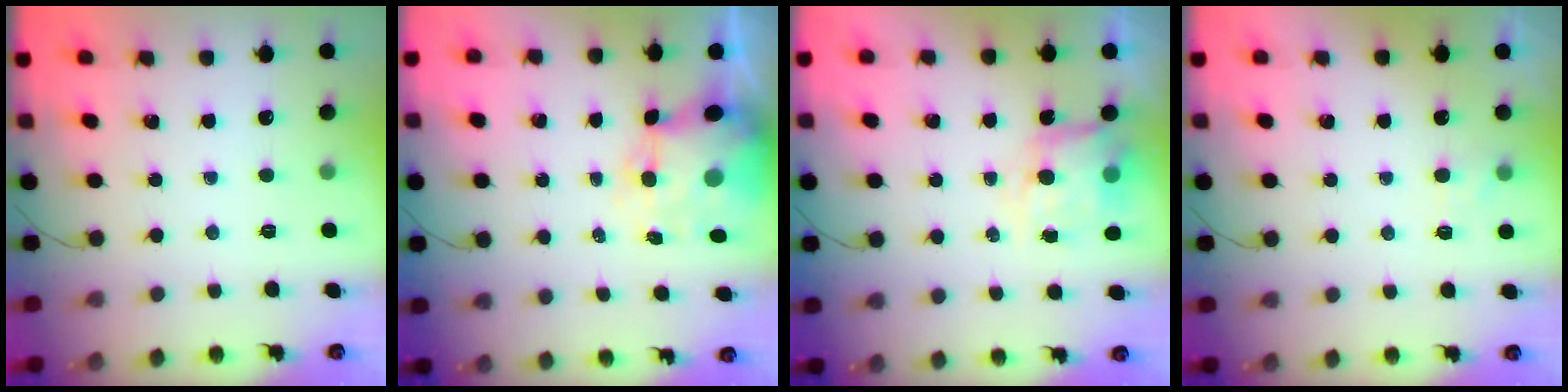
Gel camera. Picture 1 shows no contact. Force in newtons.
{"total": 8.5, "press": 8.2, "slide": 2.2}
{"total": 8.8, "press": 8.6, "slide": 1.8}
{"total": 2.1, "press": 1.6, "slide": 1.3}